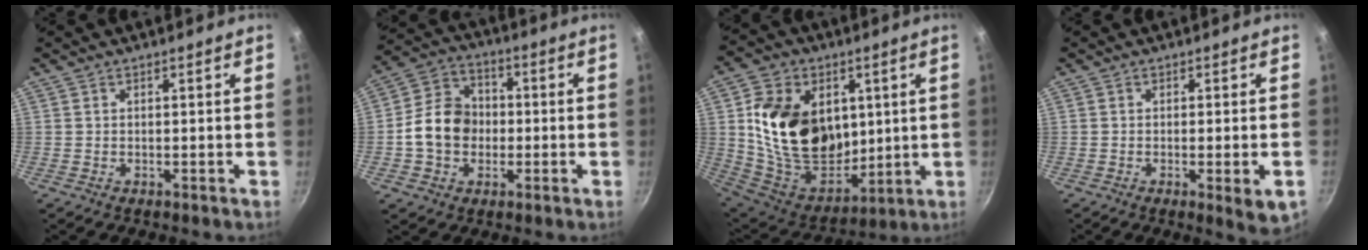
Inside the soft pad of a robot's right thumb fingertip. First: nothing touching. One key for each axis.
{"total": 11.4, "fx": -1.1, "fy": 9.4, "fz": 6.4, "tx": -0.083, "ty": 0.025, "tz": -0.035}
{"total": 22.7, "fx": 4.7, "fy": 16.6, "fz": 14.8, "tx": -0.222, "ty": -0.030, "tz": 0.098}
{"total": 4.9, "fx": -1.4, "fy": 0.7, "fz": 4.7, "tx": -0.072, "ty": -0.009, "tz": -0.018}